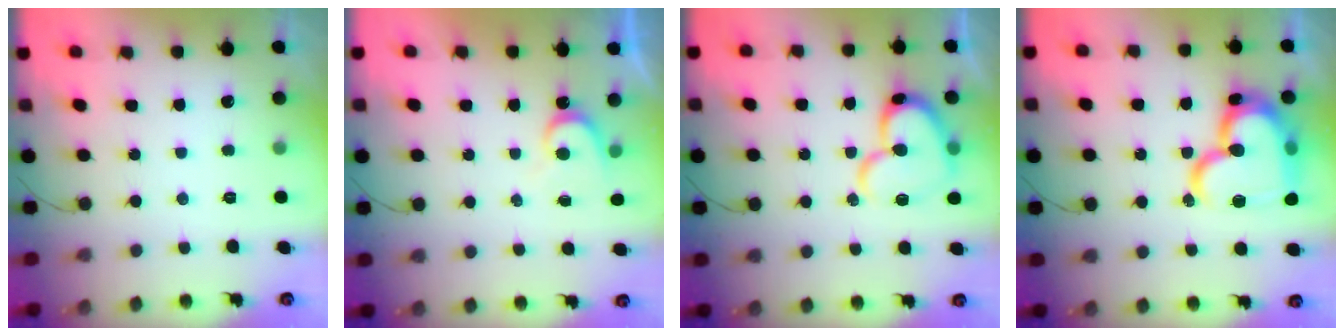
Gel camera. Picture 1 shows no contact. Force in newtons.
{"total": 4.8, "press": 4.8, "slide": 0.7}
{"total": 15.3, "press": 15.2, "slide": 1.6}
{"total": 24.7, "press": 24.7, "slide": 2.1}